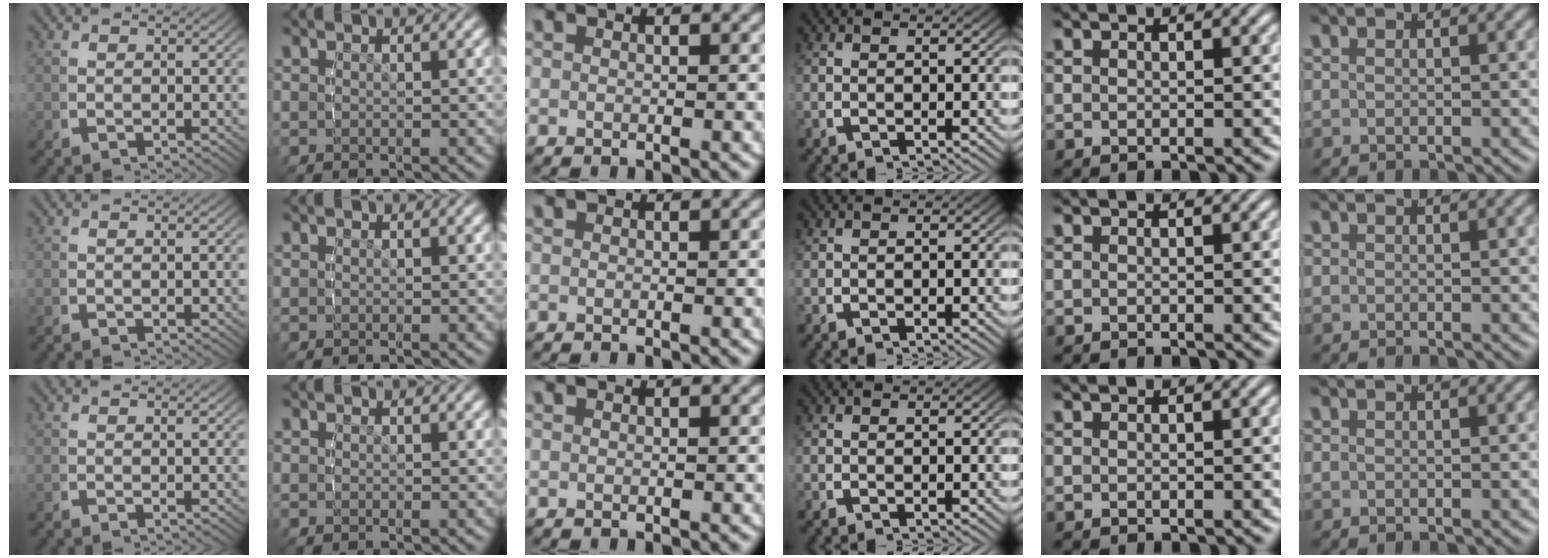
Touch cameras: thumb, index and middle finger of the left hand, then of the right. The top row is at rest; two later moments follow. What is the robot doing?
{"motion": "lift_and_place", "object": "cubes"}